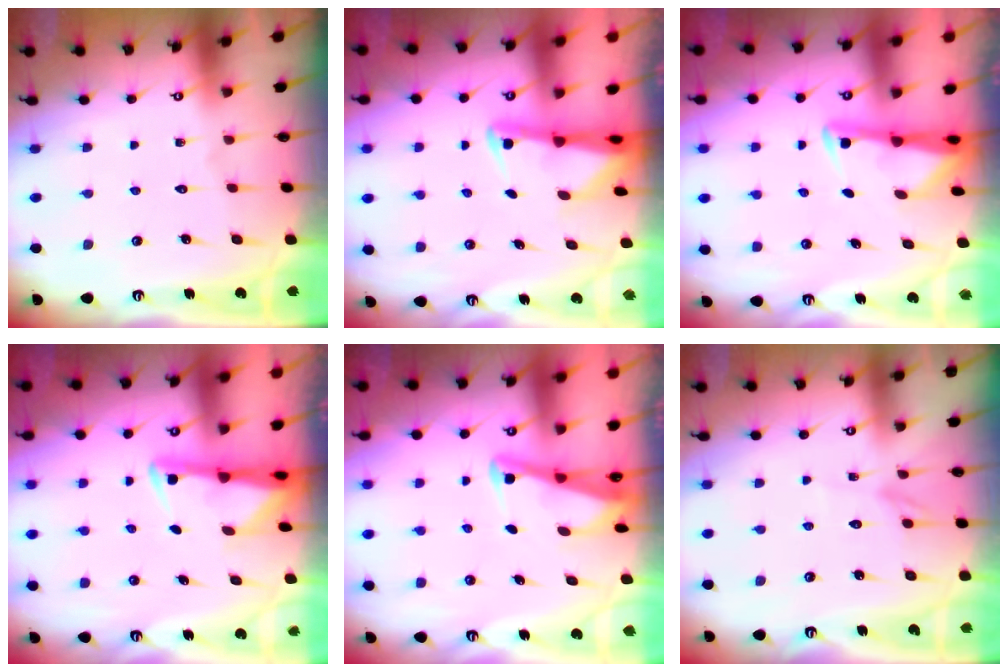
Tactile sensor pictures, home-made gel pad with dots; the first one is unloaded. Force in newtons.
{"total": 2.3, "press": 2.3, "slide": 0.5}
{"total": 3.5, "press": 3.4, "slide": 0.4}
{"total": 3.0, "press": 2.9, "slide": 0.6}
{"total": 2.7, "press": 2.6, "slide": 0.3}
{"total": 2.4, "press": 2.4, "slide": 0.3}